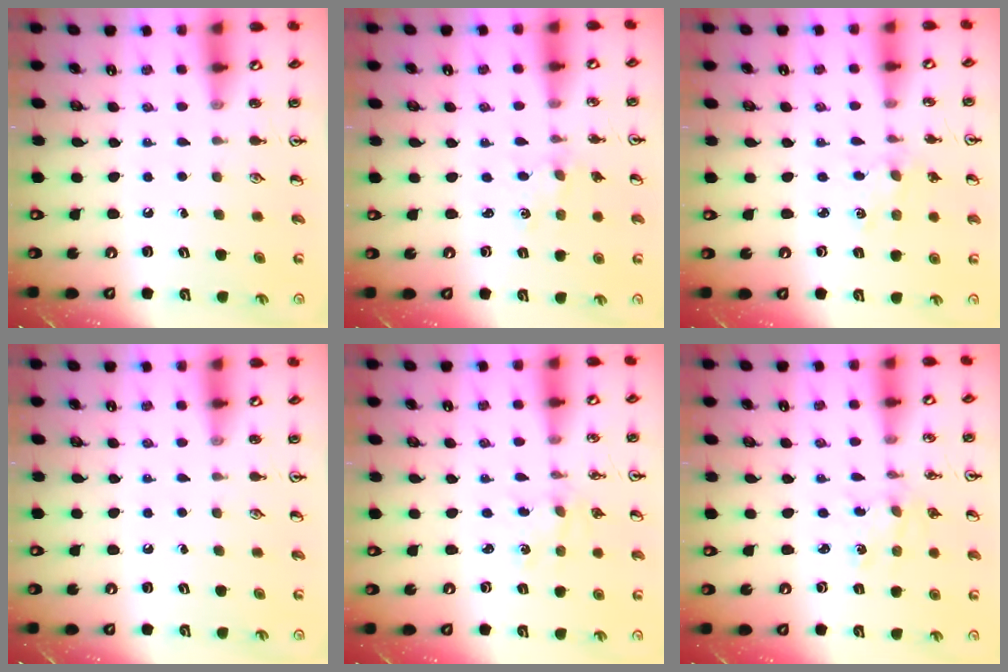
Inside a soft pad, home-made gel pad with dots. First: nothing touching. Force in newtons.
{"total": 0.0}
{"total": 1.0, "press": 1.0, "slide": 0.2}
{"total": 0.0}
{"total": 0.9, "press": 0.9, "slide": 0.2}
{"total": 0.8, "press": 0.8, "slide": 0.1}